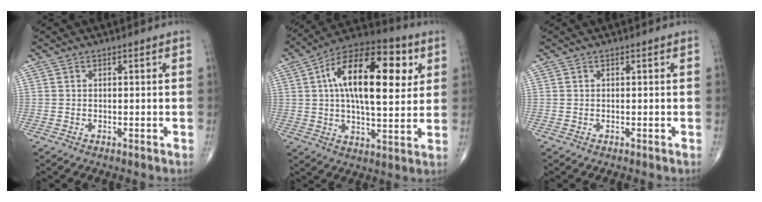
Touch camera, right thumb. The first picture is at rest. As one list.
[{"total": 21.9, "force": [5.4, 9.9, 18.7], "torque": [-0.278, 0.007, 0.073]}, {"total": 0.0}]